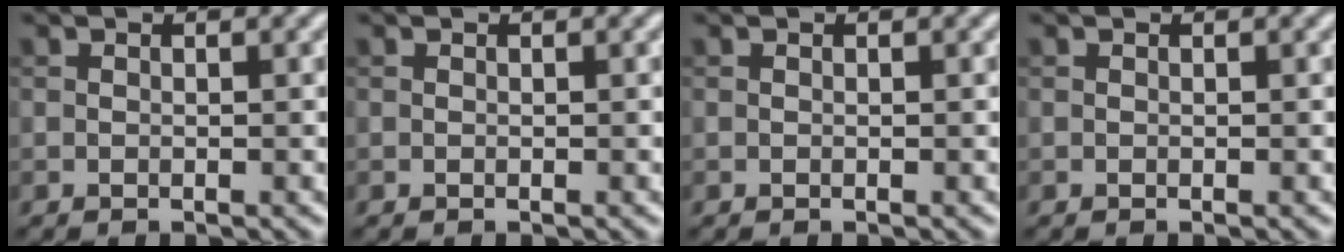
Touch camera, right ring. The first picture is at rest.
{"total": 0.0}
{"total": 0.0}
{"total": 0.0}